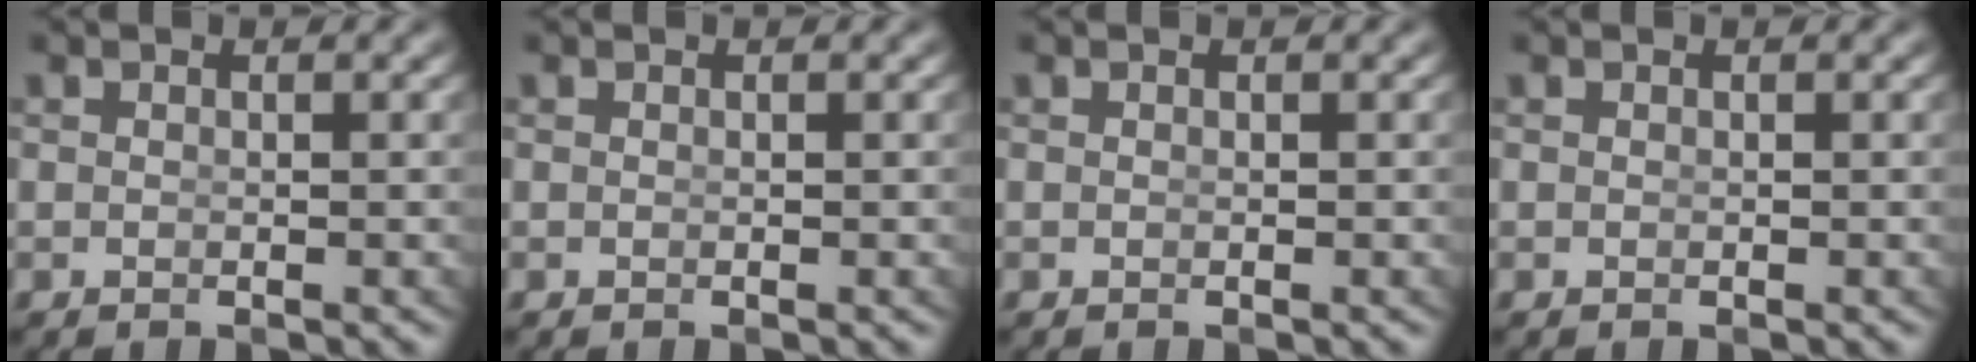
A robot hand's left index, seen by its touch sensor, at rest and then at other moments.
{"total": 0.0}
{"total": 0.0}
{"total": 0.0}